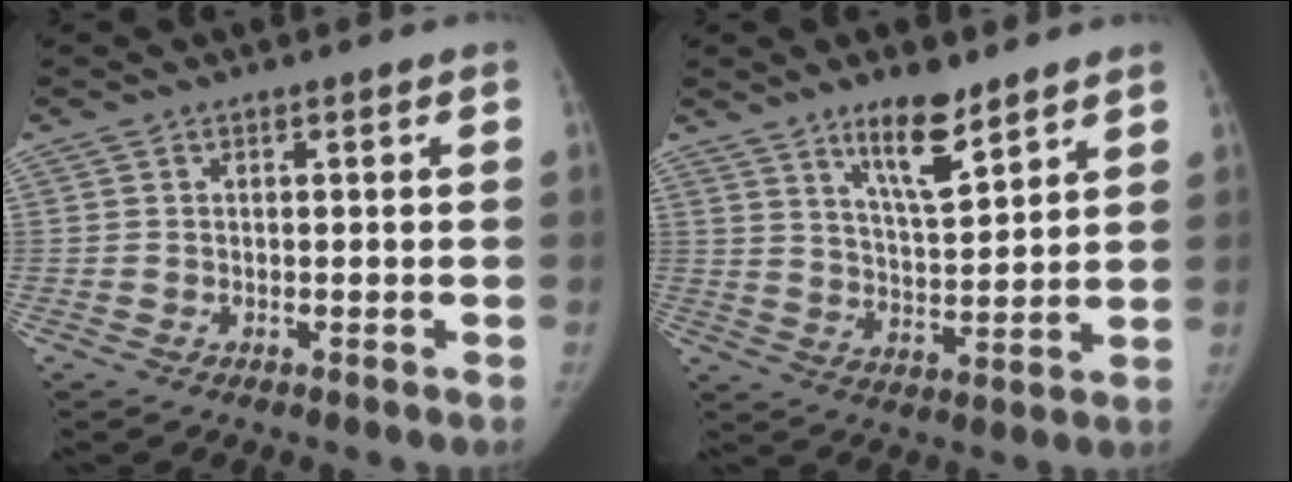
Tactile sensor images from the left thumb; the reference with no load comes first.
{"total": 10.1, "force": [7.0, 2.8, 6.7], "torque": [-0.096, -0.053, 0.125]}